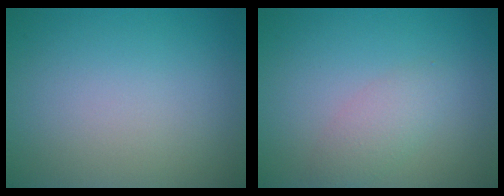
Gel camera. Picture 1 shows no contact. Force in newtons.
{"total": 2.1, "press": 2.1, "slide": 0.0}